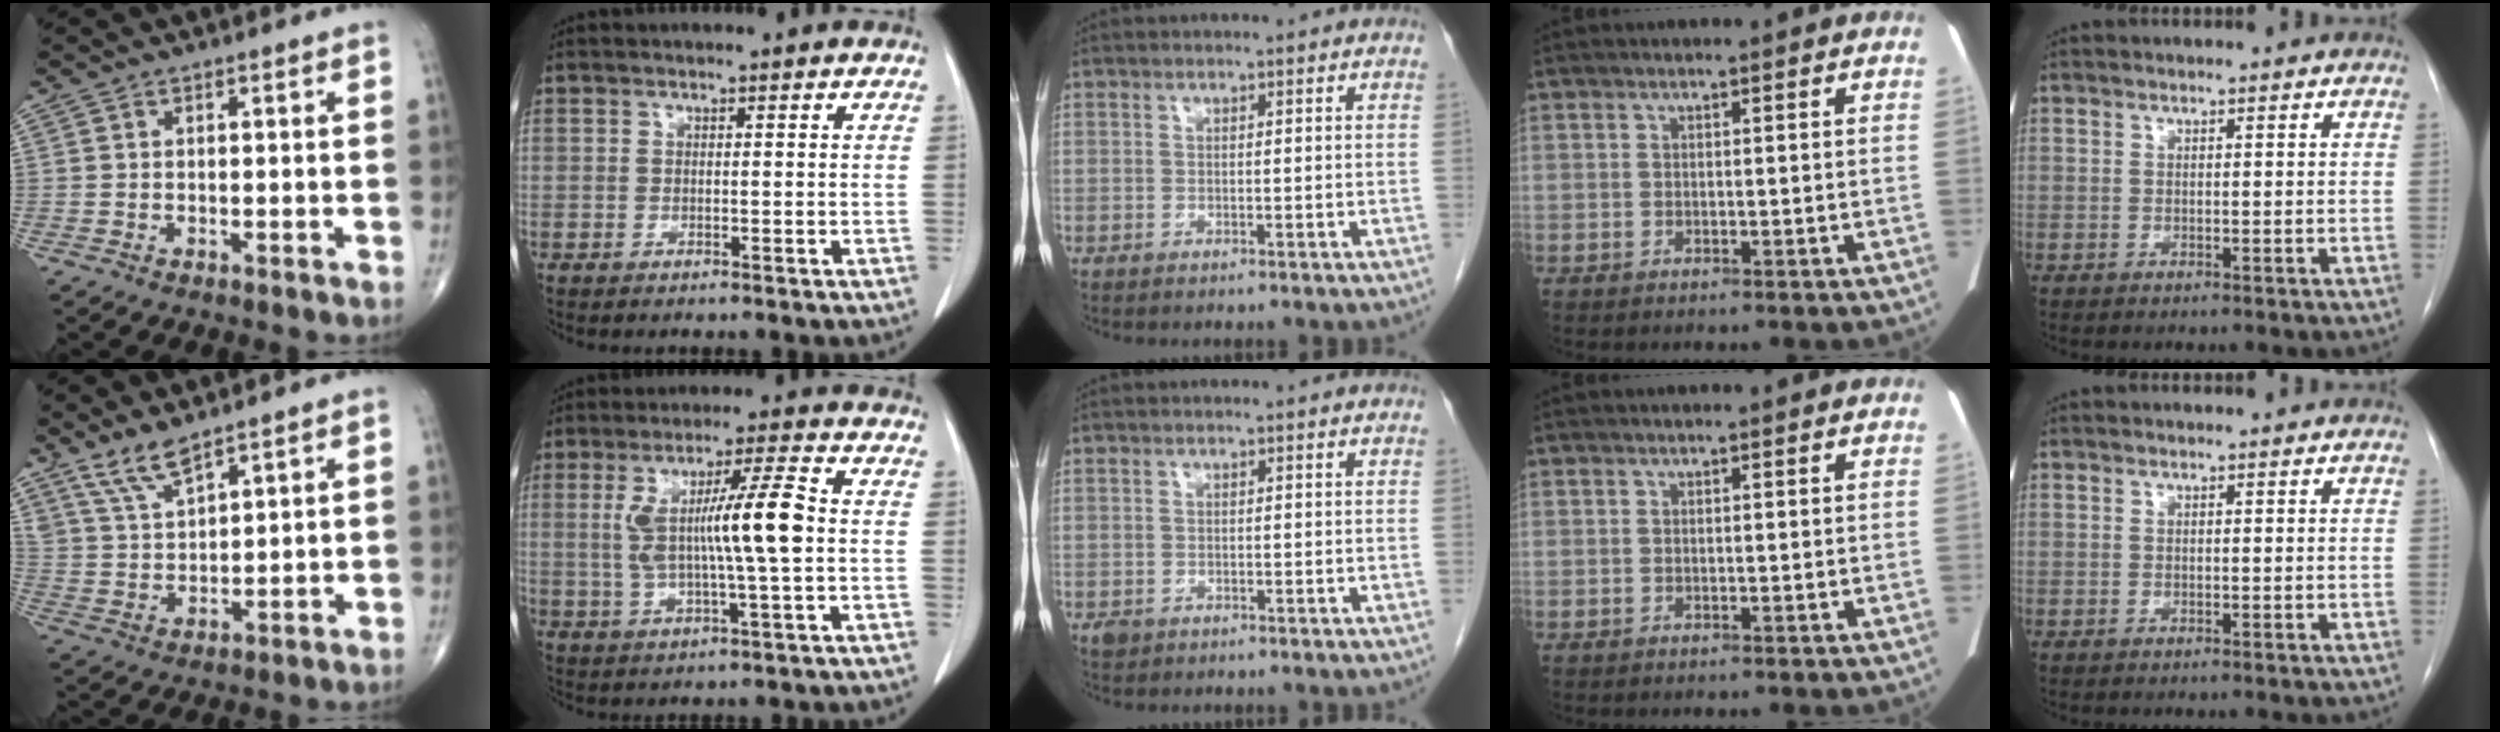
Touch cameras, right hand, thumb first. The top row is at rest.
{"thumb": {"total": 7.0, "force": [5.7, 1.8, 3.8], "torque": [-0.074, -0.030, 0.123]}, "index": {"total": 11.0, "force": [0.6, 0.3, 11.0], "torque": [-0.208, 0.008, 0.012]}, "middle": {"total": 1.2, "force": [-0.7, 1.0, 0.4], "torque": [-0.008, 0.003, -0.007]}}